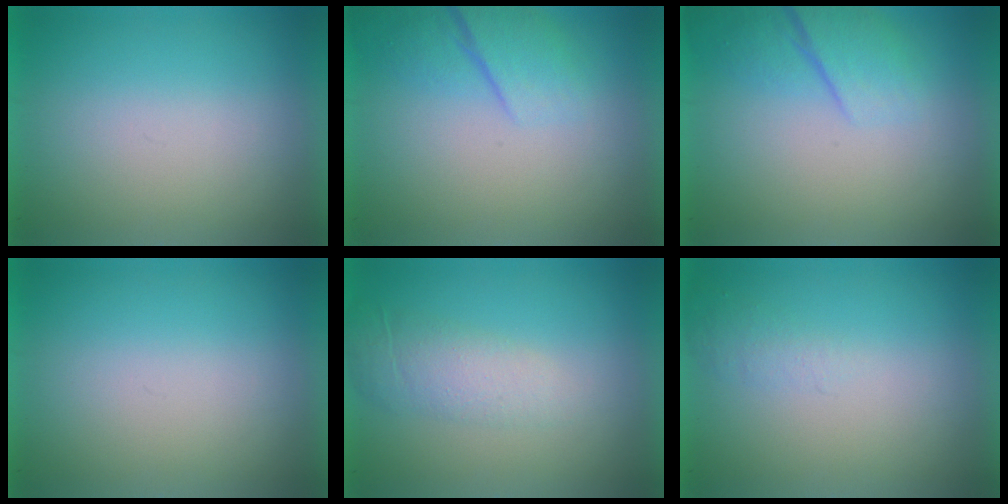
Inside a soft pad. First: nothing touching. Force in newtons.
{"total": 2.5}
{"total": 2.5}
{"total": 0.0}
{"total": 2.0}
{"total": 1.1}